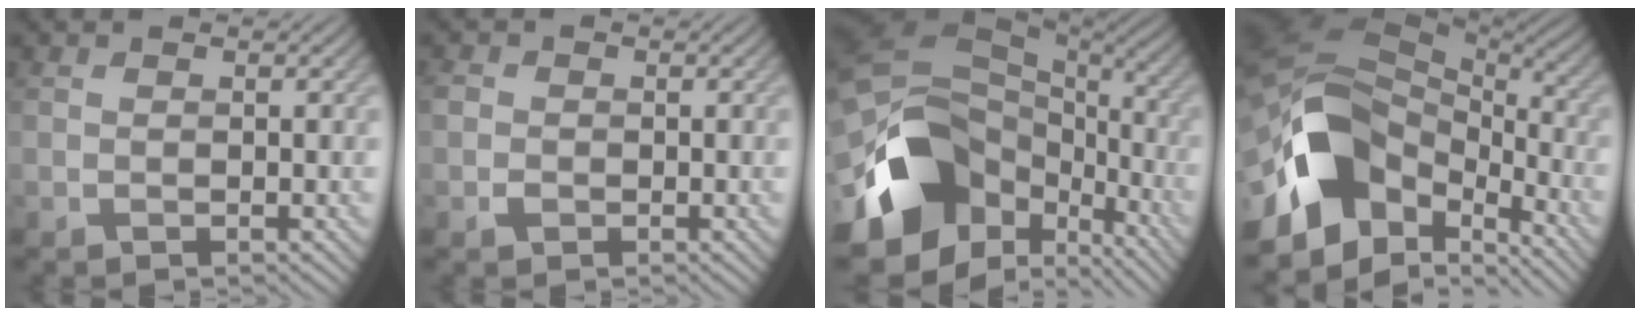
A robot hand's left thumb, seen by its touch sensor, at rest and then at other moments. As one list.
[{"total": 1.3, "force": [-0.4, 1.2, 0.4], "torque": [-0.004, 0.001, -0.012]}, {"total": 17.3, "force": [-5.3, 11.9, 11.4], "torque": [-0.245, -0.039, -0.070]}, {"total": 15.3, "force": [-5.4, 9.4, 10.8], "torque": [-0.245, -0.008, -0.096]}]